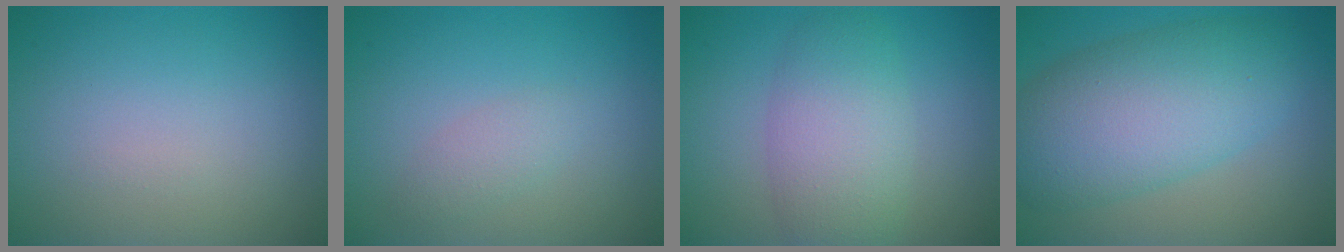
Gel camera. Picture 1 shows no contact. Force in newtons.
{"total": 1.4, "press": 1.4, "slide": 0.1}
{"total": 5.6, "press": 5.6, "slide": 0.2}
{"total": 9.1, "press": 9.1, "slide": 0.1}